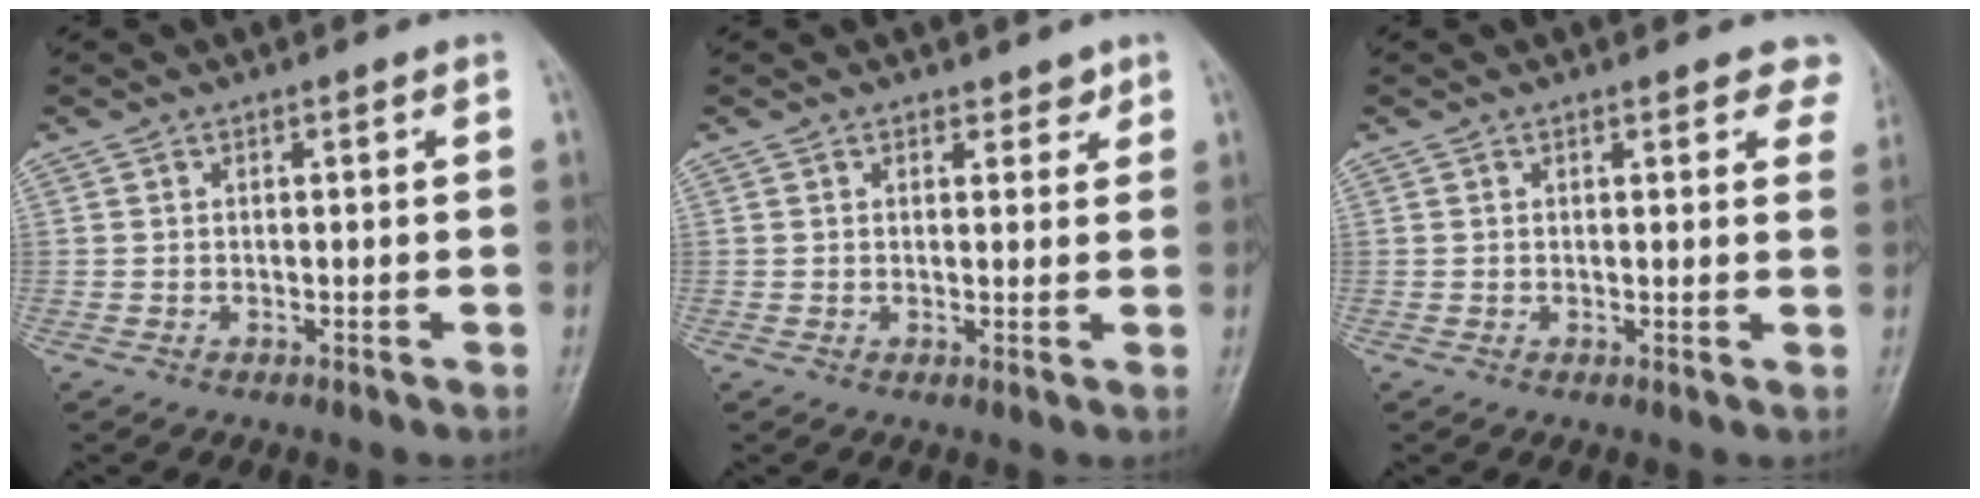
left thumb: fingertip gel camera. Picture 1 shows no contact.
{"total": 2.3, "force": [1.6, 1.4, 0.7], "torque": [0.010, -0.008, 0.018]}
{"total": 5.3, "force": [4.1, 2.1, 2.6], "torque": [0.004, -0.011, 0.033]}